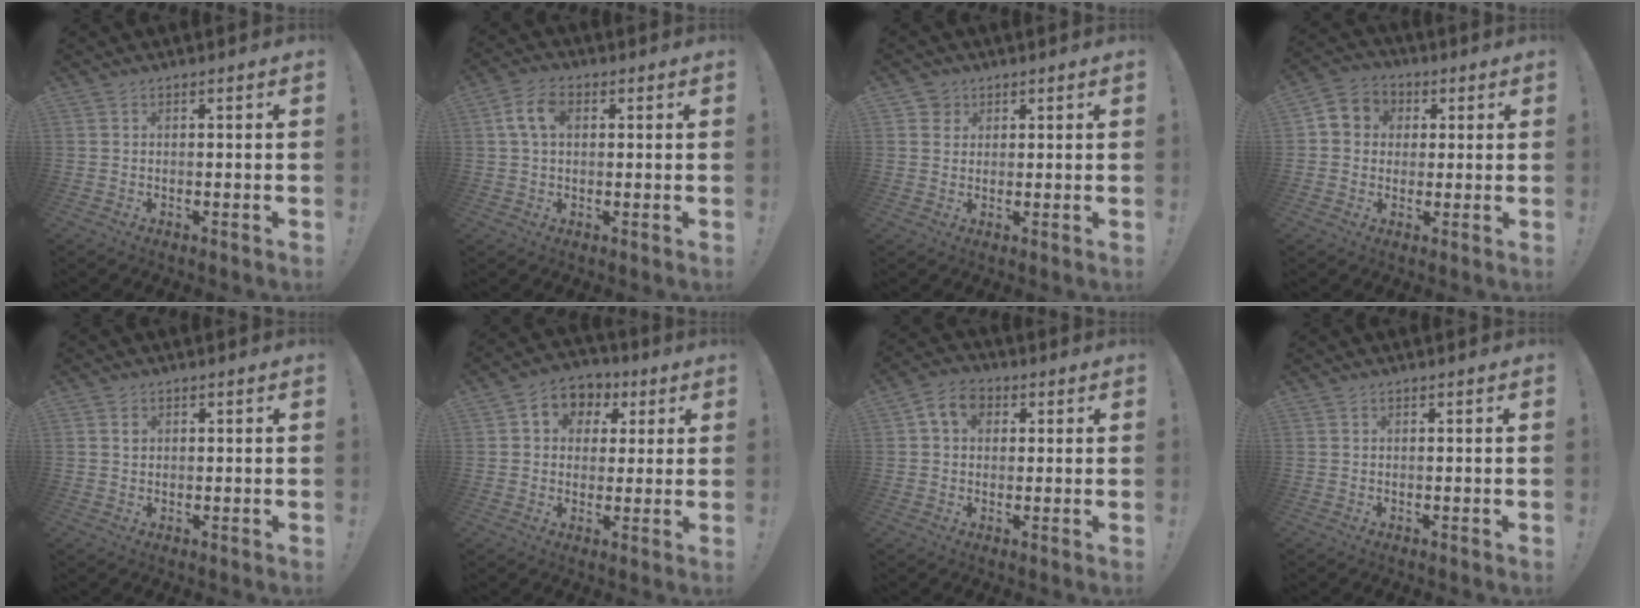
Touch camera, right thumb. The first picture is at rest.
{"total": 7.5, "force": [1.7, 4.8, 5.5], "torque": [-0.109, 0.012, 0.035]}
{"total": 3.5, "force": [2.1, 2.7, 0.5], "torque": [-0.007, -0.008, 0.037]}
{"total": 6.6, "force": [0.2, 6.3, 1.9], "torque": [-0.033, 0.011, 0.011]}
{"total": 1.1, "force": [0.5, 0.9, 0.1], "torque": [0.006, 0.001, 0.008]}
{"total": 7.8, "force": [1.7, 7.0, 3.0], "torque": [-0.039, 0.000, 0.037]}
{"total": 7.1, "force": [2.2, 5.4, 3.9], "torque": [-0.065, 0.007, 0.043]}
{"total": 0.0}